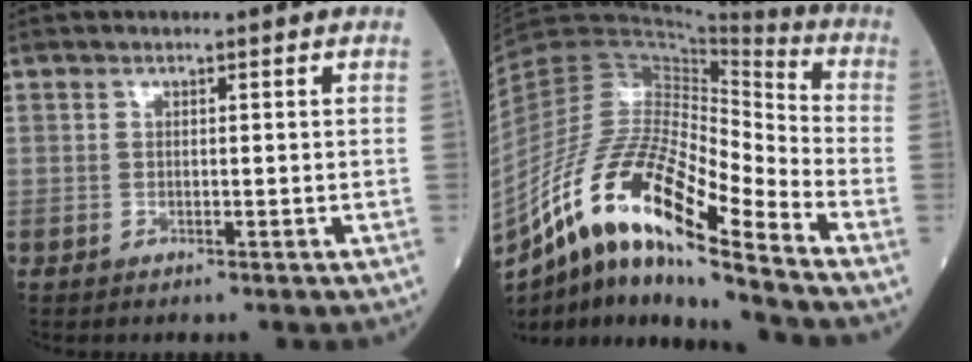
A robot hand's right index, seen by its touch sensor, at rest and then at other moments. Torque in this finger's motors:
{"motor_torque": [1.08, -1.06, 0.48, 0.21]}